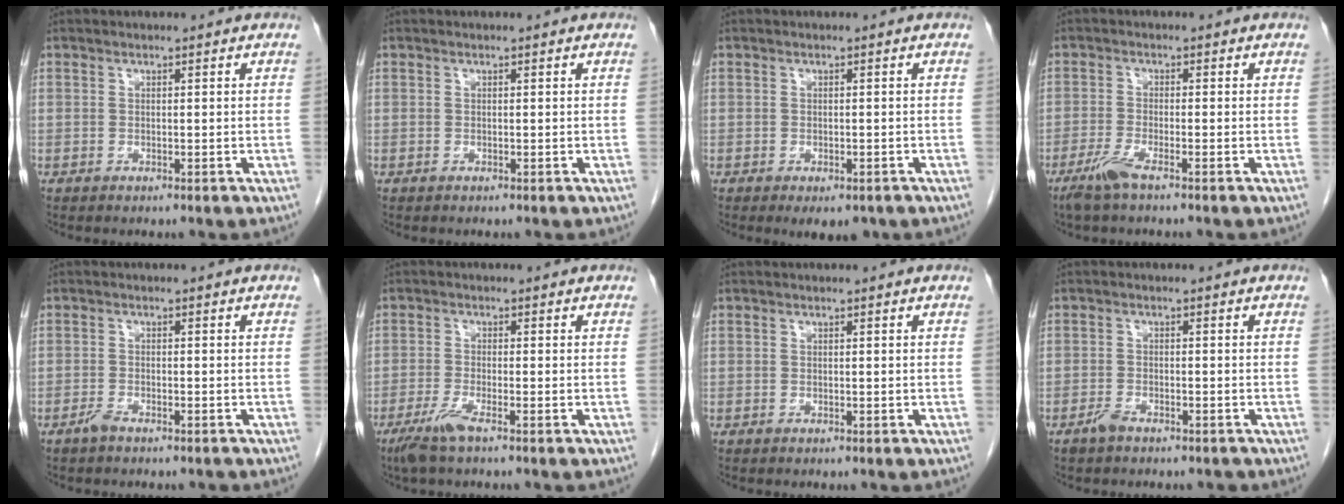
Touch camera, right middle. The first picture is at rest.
{"total": 0.0}
{"total": 3.9, "force": [-2.5, 1.9, 2.3], "torque": [-0.023, -0.005, -0.027]}
{"total": 3.4, "force": [-2.4, 0.1, 2.5], "torque": [-0.059, -0.008, -0.053]}
{"total": 2.1, "force": [-1.8, 0.6, 1.0], "torque": [-0.020, 0.000, -0.030]}
{"total": 3.7, "force": [-2.4, 0.1, 2.7], "torque": [-0.063, -0.011, -0.053]}
{"total": 0.0}
{"total": 2.7, "force": [-2.3, 1.0, 1.2], "torque": [-0.026, 0.000, -0.036]}